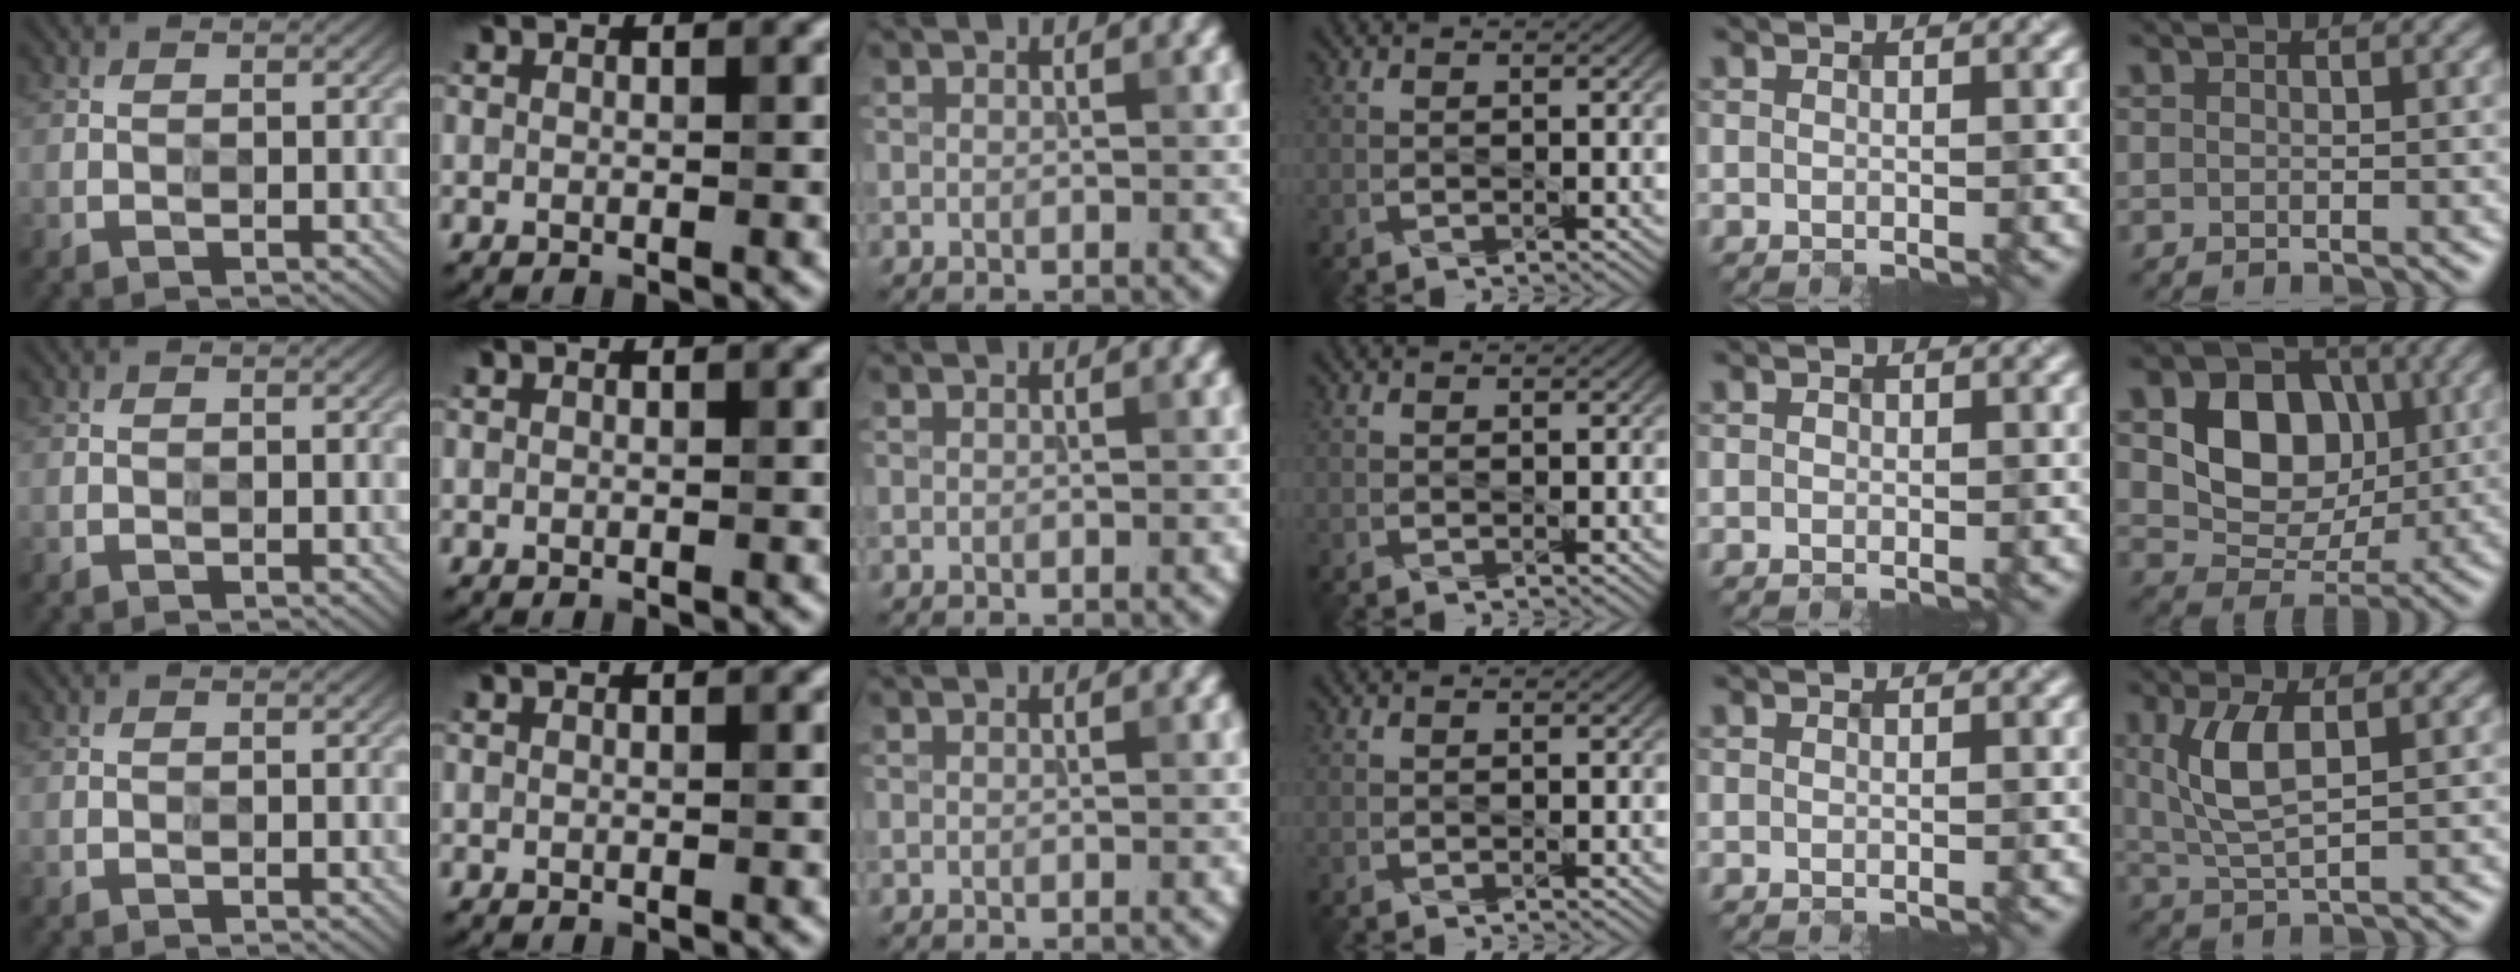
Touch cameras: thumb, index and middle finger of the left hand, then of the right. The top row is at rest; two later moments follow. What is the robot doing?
{"motion": "extract", "object": "drawer"}